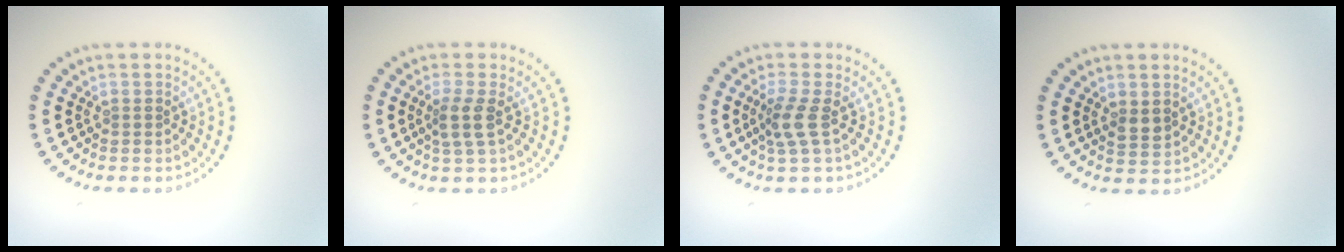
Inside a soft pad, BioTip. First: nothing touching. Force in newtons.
{"total": 2.2, "press": 1.7, "slide": 1.3}
{"total": 2.4, "press": 1.8, "slide": 1.6}
{"total": 1.4, "press": 1.4, "slide": 0.4}